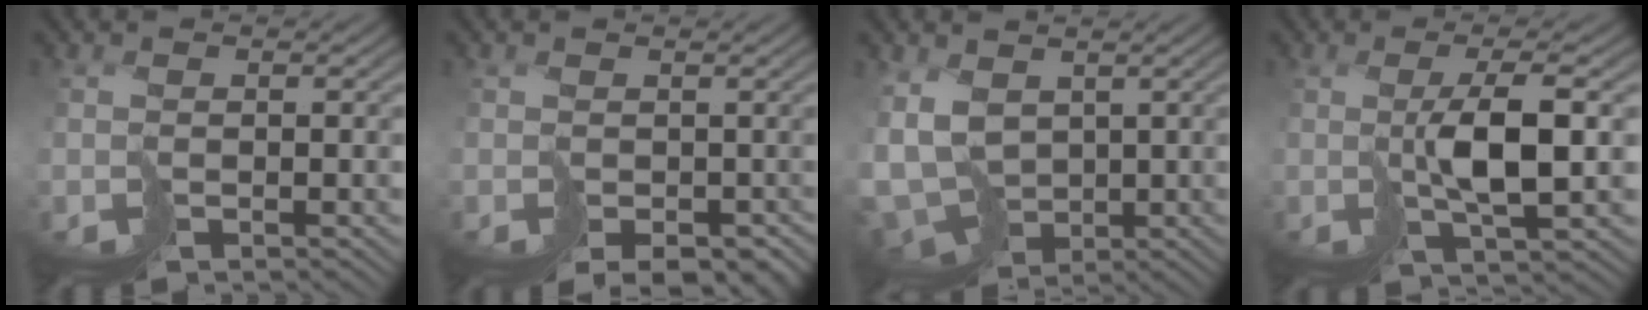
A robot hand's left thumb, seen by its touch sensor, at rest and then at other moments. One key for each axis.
{"total": 3.8, "fx": -1.4, "fy": 2.8, "fz": 2.1, "tx": -0.034, "ty": -0.017, "tz": -0.005}
{"total": 9.5, "fx": -0.8, "fy": 7.1, "fz": 6.2, "tx": -0.160, "ty": -0.037, "tz": -0.004}
{"total": 4.5, "fx": 1.5, "fy": 0.3, "fz": 4.2, "tx": -0.084, "ty": 0.004, "tz": 0.033}